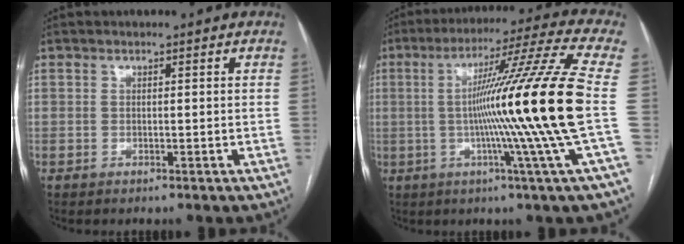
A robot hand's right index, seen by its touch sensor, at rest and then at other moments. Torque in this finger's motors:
{"motor_torque": [1.62, -0.52, 1.05, 0.21]}